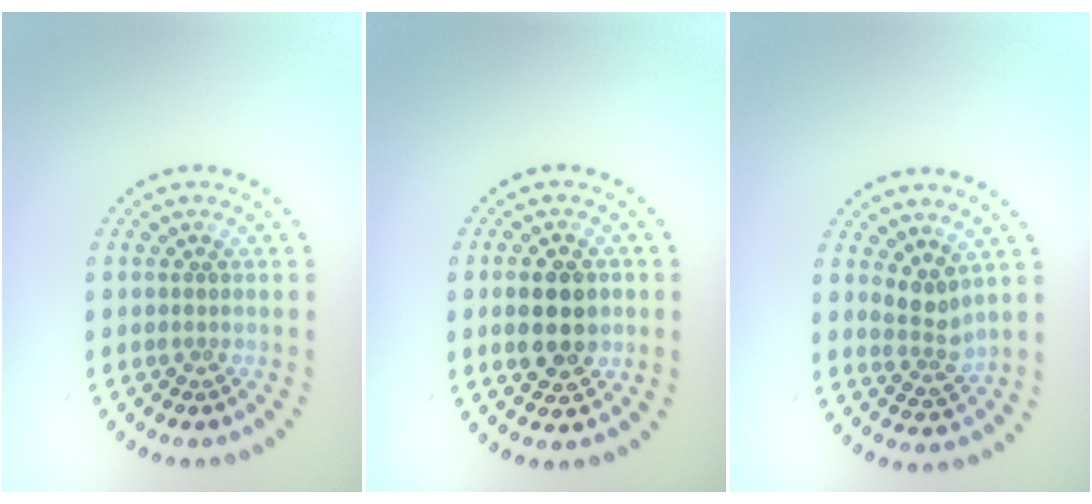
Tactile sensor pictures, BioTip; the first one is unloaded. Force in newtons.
{"total": 4.3, "press": 4.3, "slide": 0.2}
{"total": 2.2, "press": 1.8, "slide": 1.3}